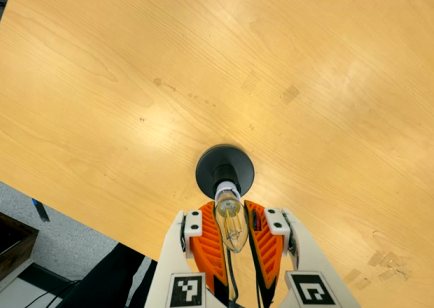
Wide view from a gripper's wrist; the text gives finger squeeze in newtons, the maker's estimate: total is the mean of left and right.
{"total": 22.3, "left": 26.1, "right": 18.6}